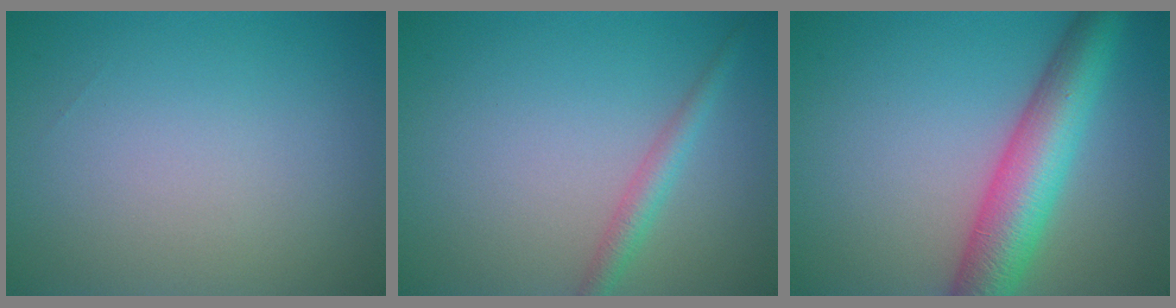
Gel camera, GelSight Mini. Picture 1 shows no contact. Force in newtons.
{"total": 1.9, "press": 1.9, "slide": 0.0}
{"total": 7.2, "press": 7.2, "slide": 0.3}